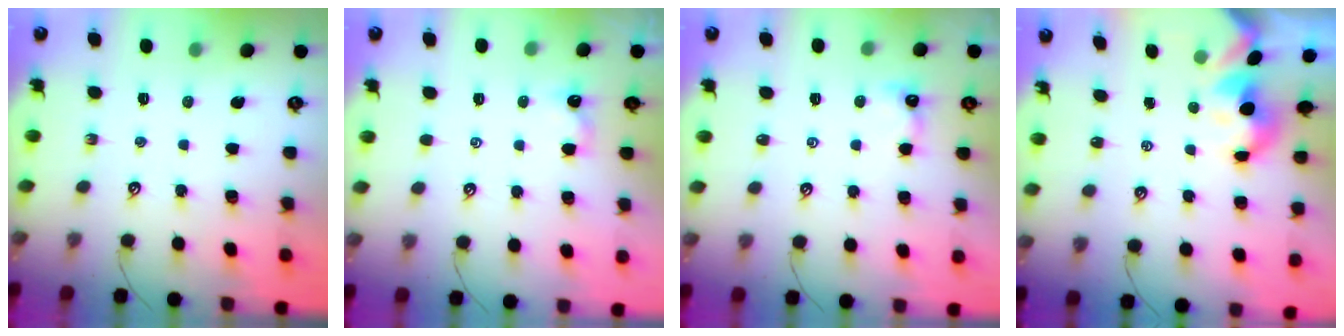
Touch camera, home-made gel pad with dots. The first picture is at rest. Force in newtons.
{"total": 1.2, "press": 1.1, "slide": 0.3}
{"total": 1.6, "press": 1.6, "slide": 0.4}
{"total": 1.5, "press": 1.5, "slide": 0.2}